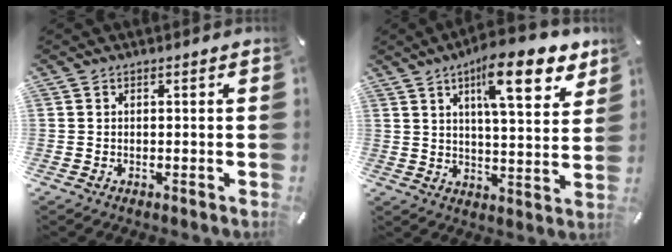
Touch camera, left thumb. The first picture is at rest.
{"total": 15.7, "force": [9.0, 5.1, 11.8], "torque": [-0.172, -0.041, 0.141]}